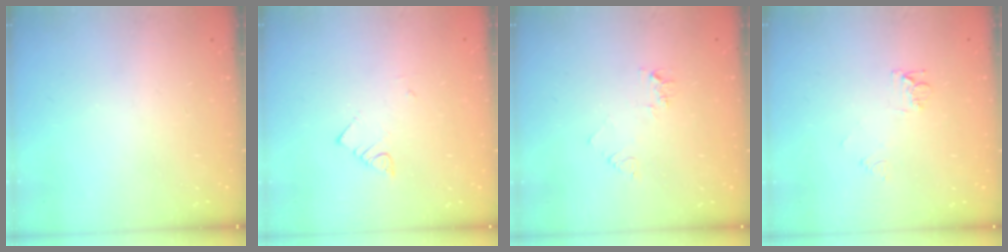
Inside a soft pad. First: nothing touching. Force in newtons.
{"total": 3.2, "press": 3.2, "slide": 0.3}
{"total": 5.1, "press": 5.0, "slide": 0.5}
{"total": 6.3, "press": 6.3, "slide": 0.6}